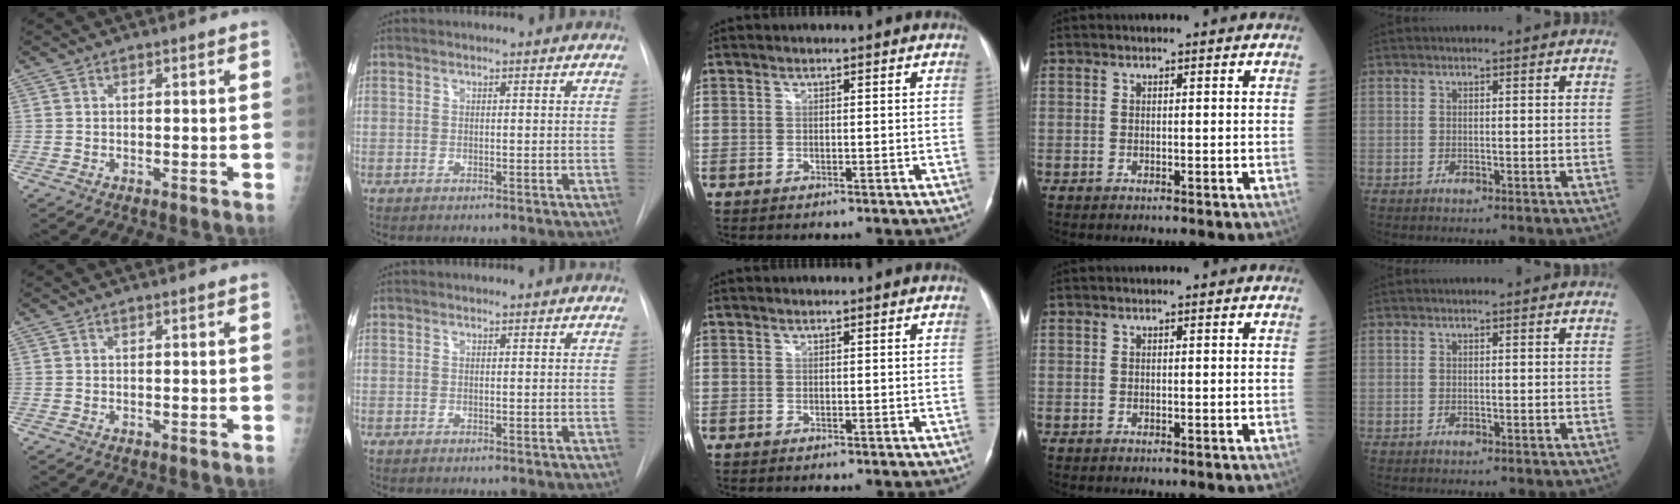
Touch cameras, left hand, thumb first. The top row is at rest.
{}